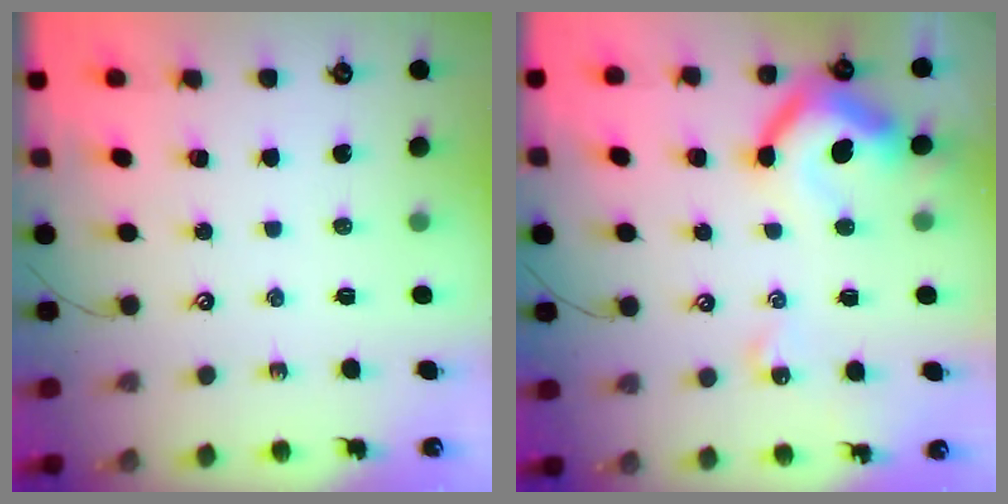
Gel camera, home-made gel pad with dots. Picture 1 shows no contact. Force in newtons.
{"total": 13.1, "press": 13.0, "slide": 1.7}